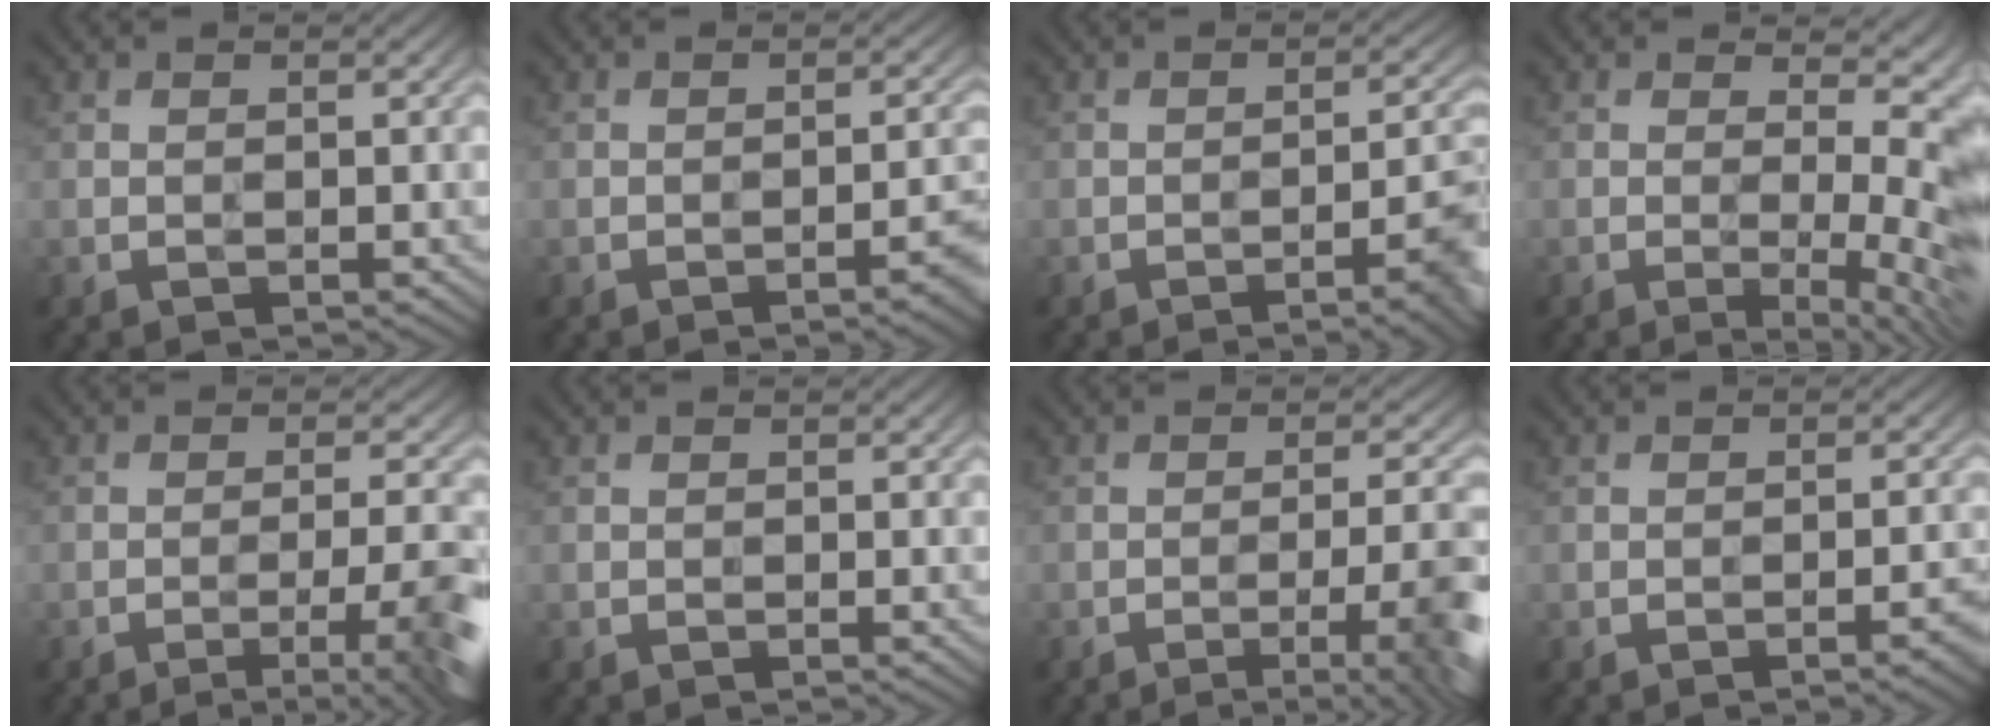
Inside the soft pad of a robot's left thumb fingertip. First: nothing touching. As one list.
[{"total": 3.4, "force": [-1.8, 0.6, 2.8], "torque": [-0.031, 0.013, -0.028]}, {"total": 6.8, "force": [-3.1, 1.5, 5.9], "torque": [-0.070, 0.006, -0.043]}, {"total": 10.4, "force": [0.2, 3.1, 9.9], "torque": [-0.121, 0.007, 0.010]}, {"total": 7.9, "force": [-3.2, 1.7, 7.0], "torque": [-0.096, -0.002, -0.040]}, {"total": 0.0}, {"total": 10.3, "force": [-3.9, 2.9, 9.1], "torque": [-0.105, 0.000, -0.050]}, {"total": 2.1, "force": [-1.1, 0.2, 1.8], "torque": [-0.023, 0.008, -0.019]}]